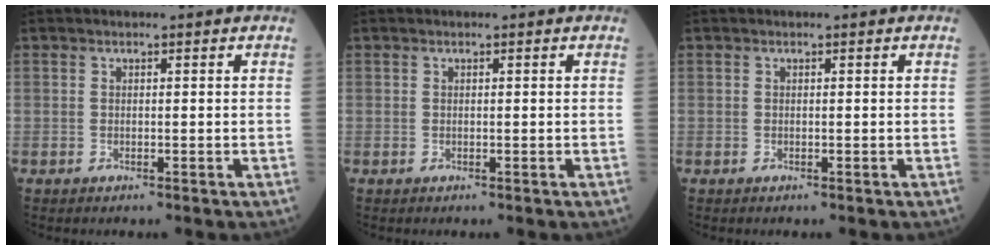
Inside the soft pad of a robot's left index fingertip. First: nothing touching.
{"total": 0.0}
{"total": 0.0}